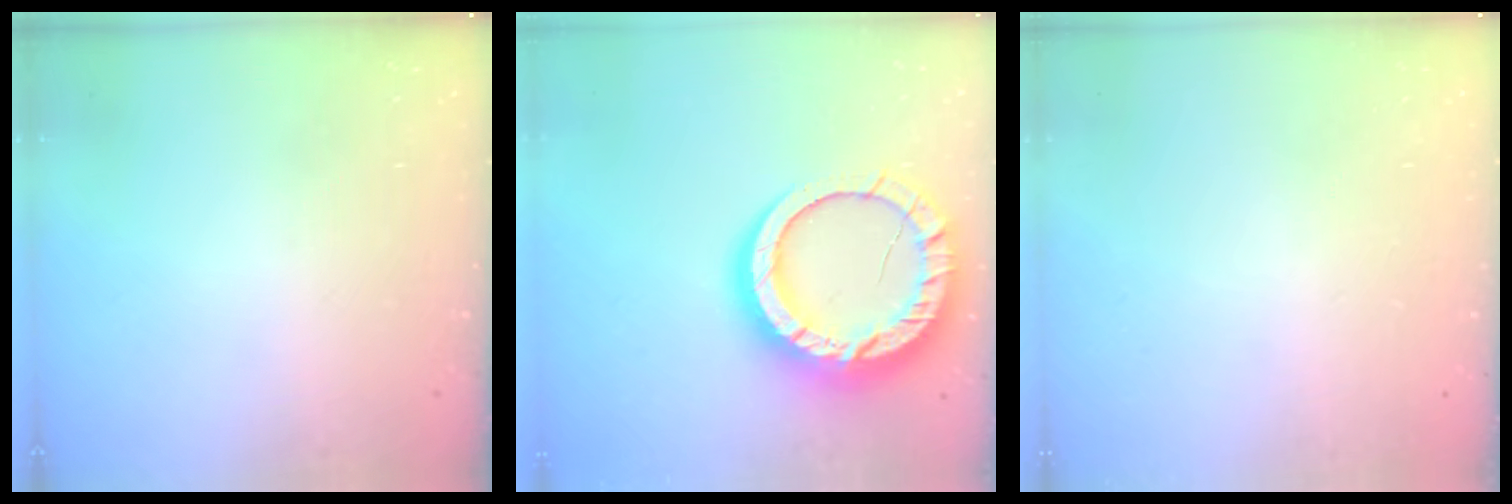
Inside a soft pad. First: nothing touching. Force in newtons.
{"total": 19.6, "press": 19.5, "slide": 1.8}
{"total": 2.5, "press": 2.5, "slide": 0.2}